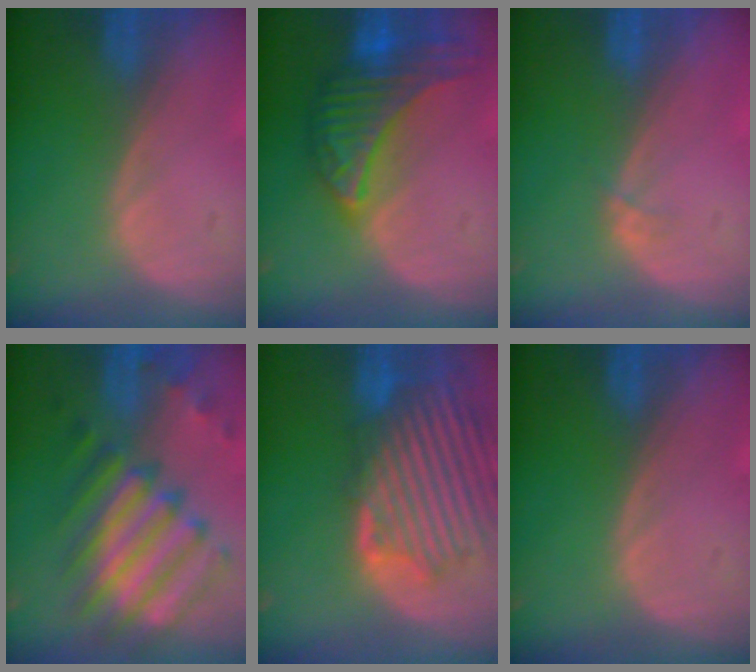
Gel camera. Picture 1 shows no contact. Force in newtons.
{"total": 9.1, "press": 9.1, "slide": 0.5}
{"total": 1.2, "press": 0.9, "slide": 0.7}
{"total": 10.9, "press": 10.4, "slide": 3.4}
{"total": 13.0, "press": 11.4, "slide": 6.1}
{"total": 0.0}